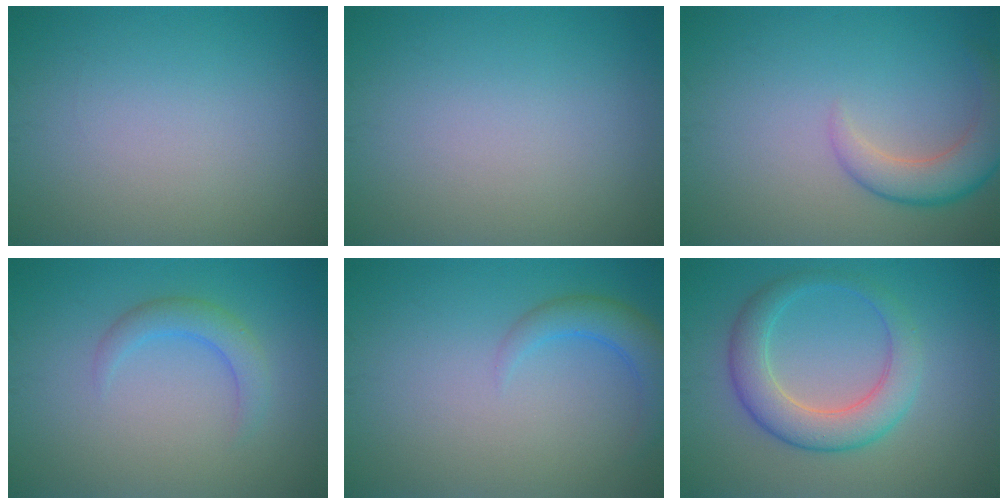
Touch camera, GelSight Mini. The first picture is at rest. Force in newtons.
{"total": 0.0}
{"total": 4.0, "press": 4.0, "slide": 0.2}
{"total": 2.4, "press": 2.4, "slide": 0.1}
{"total": 2.9, "press": 2.9, "slide": 0.2}
{"total": 5.0, "press": 5.0, "slide": 0.3}